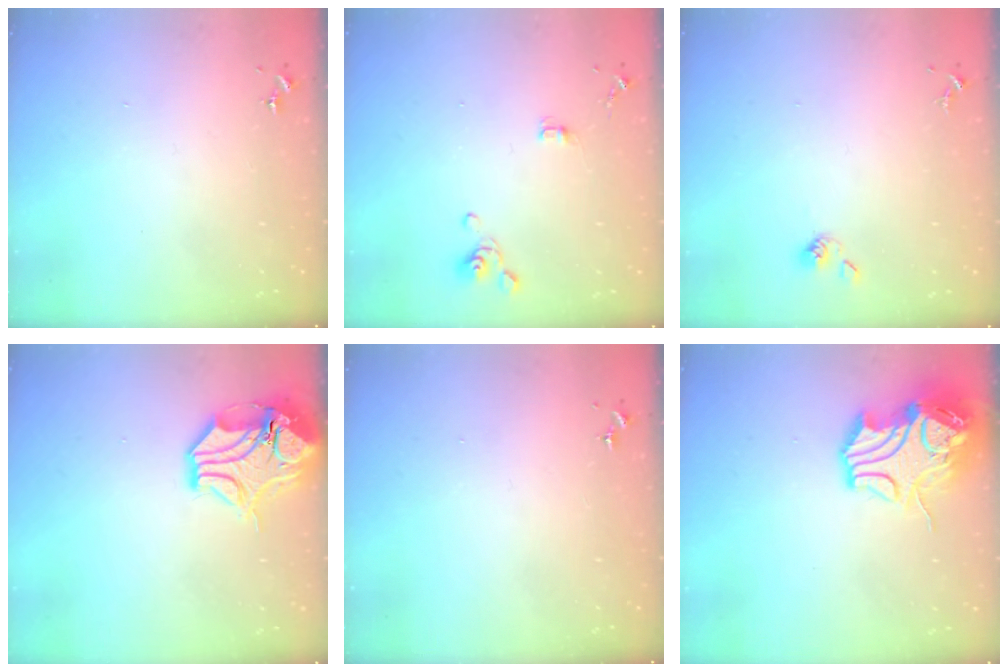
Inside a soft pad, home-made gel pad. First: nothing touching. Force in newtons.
{"total": 4.7, "press": 4.2, "slide": 2.2}
{"total": 4.4, "press": 4.1, "slide": 1.6}
{"total": 15.1, "press": 14.9, "slide": 2.5}
{"total": 0.0}
{"total": 13.9, "press": 13.8, "slide": 2.1}